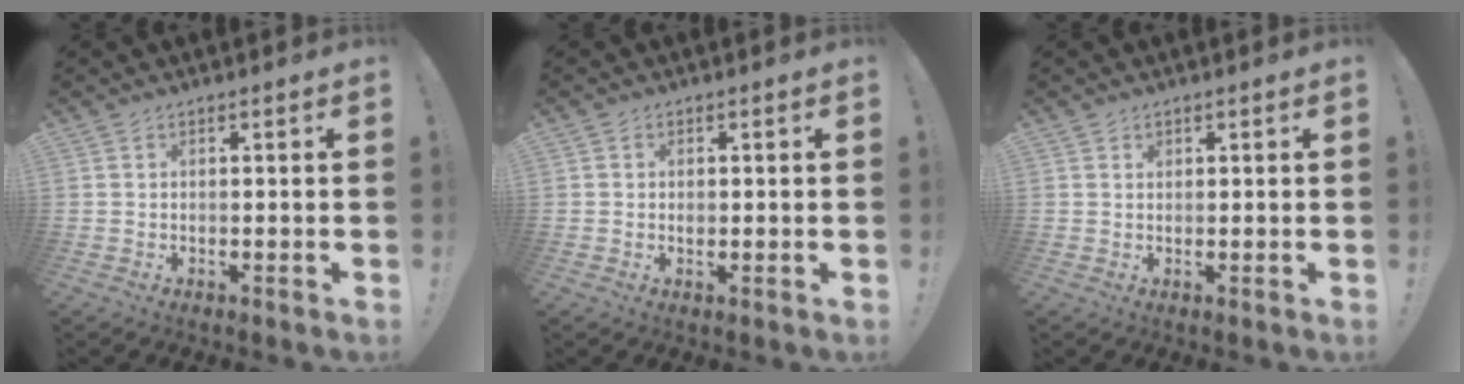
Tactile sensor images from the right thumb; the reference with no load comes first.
{"total": 0.8, "force": [0.0, 0.8, 0.0], "torque": [0.008, 0.000, -0.002]}
{"total": 0.7, "force": [0.6, 0.4, 0.0], "torque": [0.005, -0.004, 0.011]}